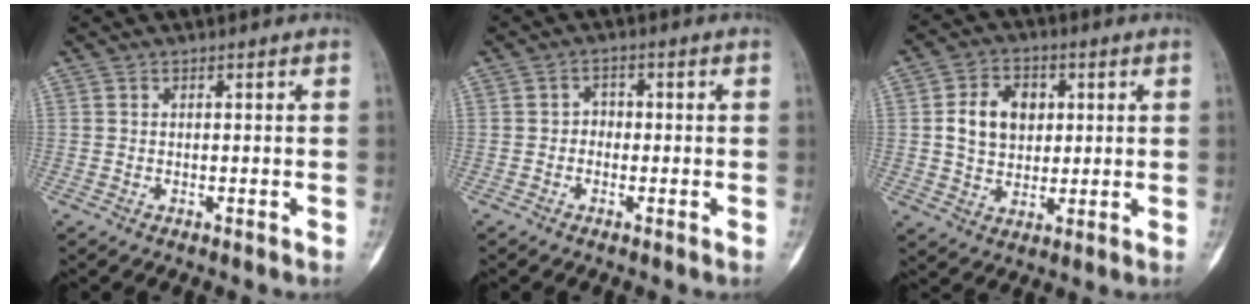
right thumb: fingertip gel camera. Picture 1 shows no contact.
{"total": 2.1, "force": [-0.4, 1.8, 0.9], "torque": [0.007, 0.009, -0.013]}
{"total": 9.8, "force": [1.7, 7.4, 6.2], "torque": [-0.074, -0.002, 0.030]}